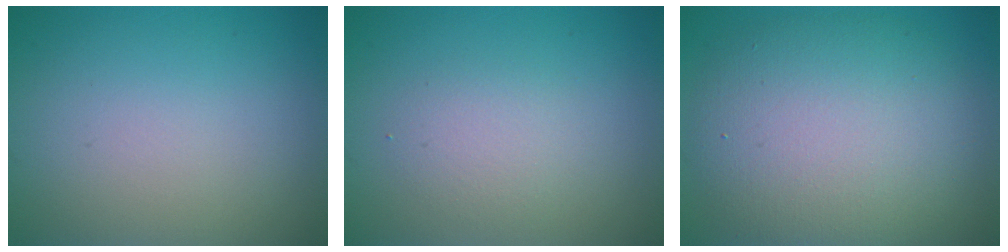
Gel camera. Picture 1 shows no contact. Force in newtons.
{"total": 2.0, "press": 2.0, "slide": 0.2}
{"total": 9.7, "press": 9.7, "slide": 0.7}